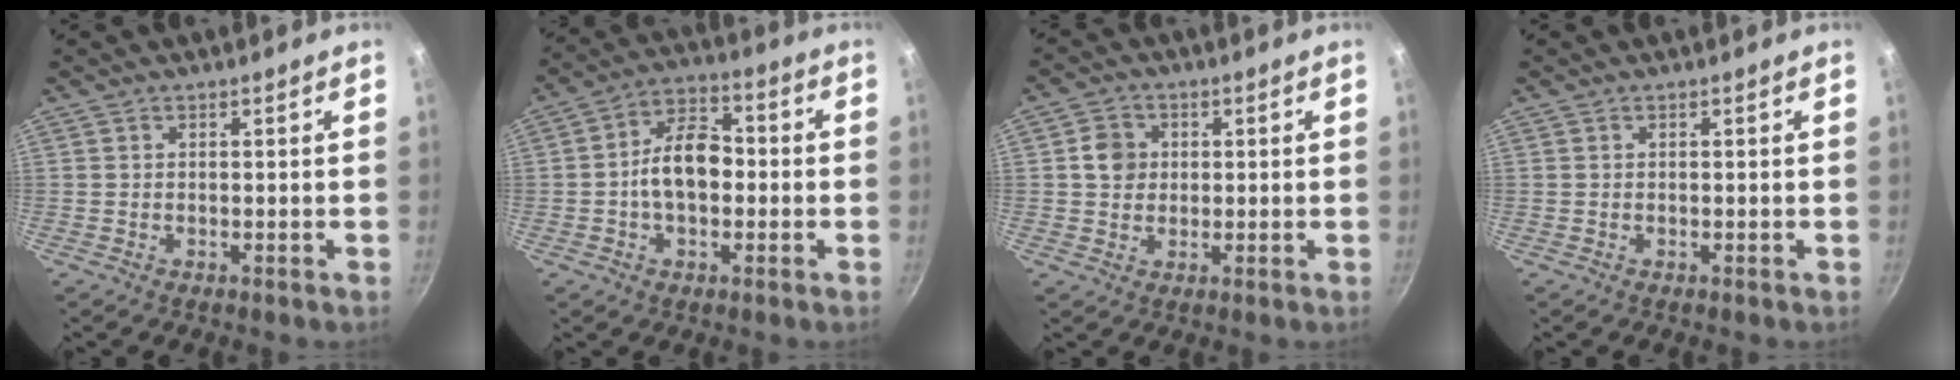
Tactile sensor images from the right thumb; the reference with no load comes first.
{"total": 10.9, "force": [-0.9, 7.0, 8.2], "torque": [-0.109, 0.034, -0.028]}
{"total": 4.9, "force": [0.7, 4.4, 2.1], "torque": [-0.013, 0.006, 0.005]}
{"total": 0.0}